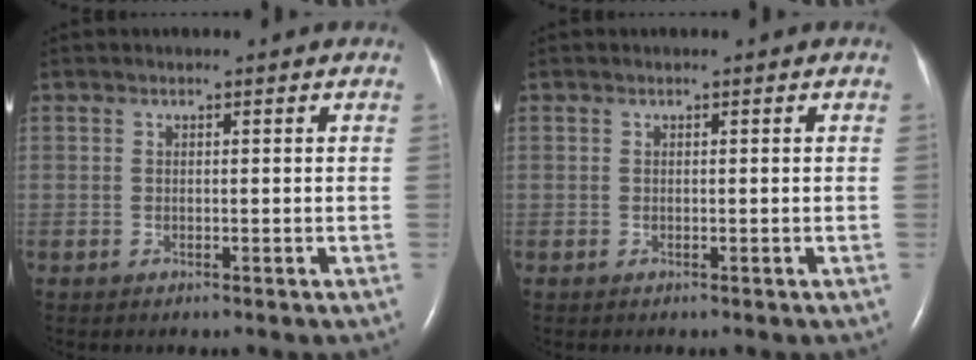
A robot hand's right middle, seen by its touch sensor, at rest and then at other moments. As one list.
[{"total": 0.0}]